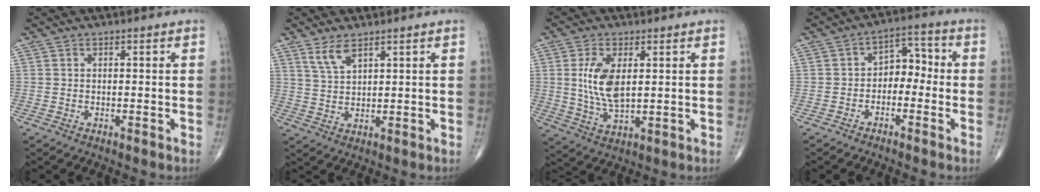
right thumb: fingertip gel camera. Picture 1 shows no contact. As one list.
[{"total": 4.0, "force": [2.8, 1.0, 2.7], "torque": [-0.059, -0.017, 0.062]}, {"total": 8.9, "force": [1.7, 4.3, 7.6], "torque": [-0.151, -0.014, 0.040]}, {"total": 6.0, "force": [-1.4, 4.2, 4.0], "torque": [-0.034, 0.038, -0.037]}]